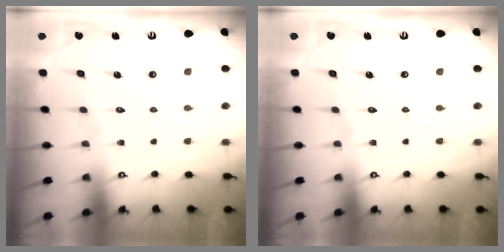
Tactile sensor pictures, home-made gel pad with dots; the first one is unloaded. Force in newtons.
{"total": 0.0}